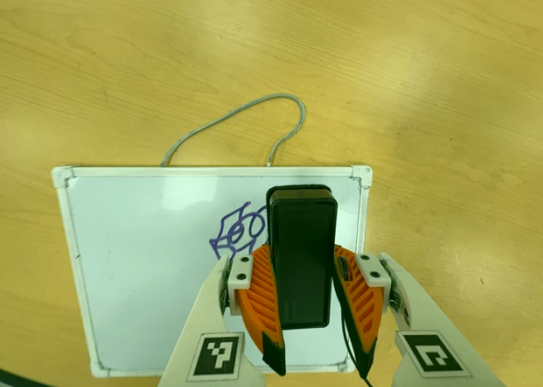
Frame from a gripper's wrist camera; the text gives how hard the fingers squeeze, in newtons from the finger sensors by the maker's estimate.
{"total": 5.8, "left": 5.3, "right": 6.4}